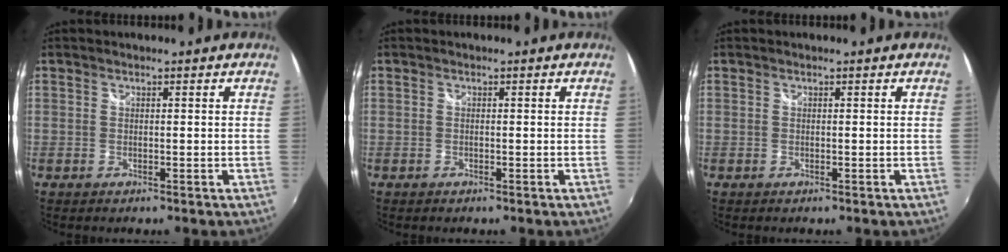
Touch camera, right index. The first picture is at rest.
{"total": 0.0}
{"total": 0.0}